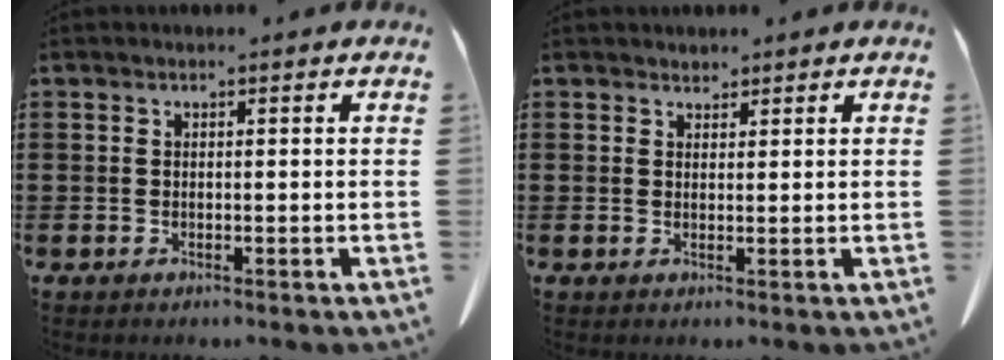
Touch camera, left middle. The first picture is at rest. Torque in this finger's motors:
{"motor_torque": [-0.19, 0.22, -0.01, 0.00]}